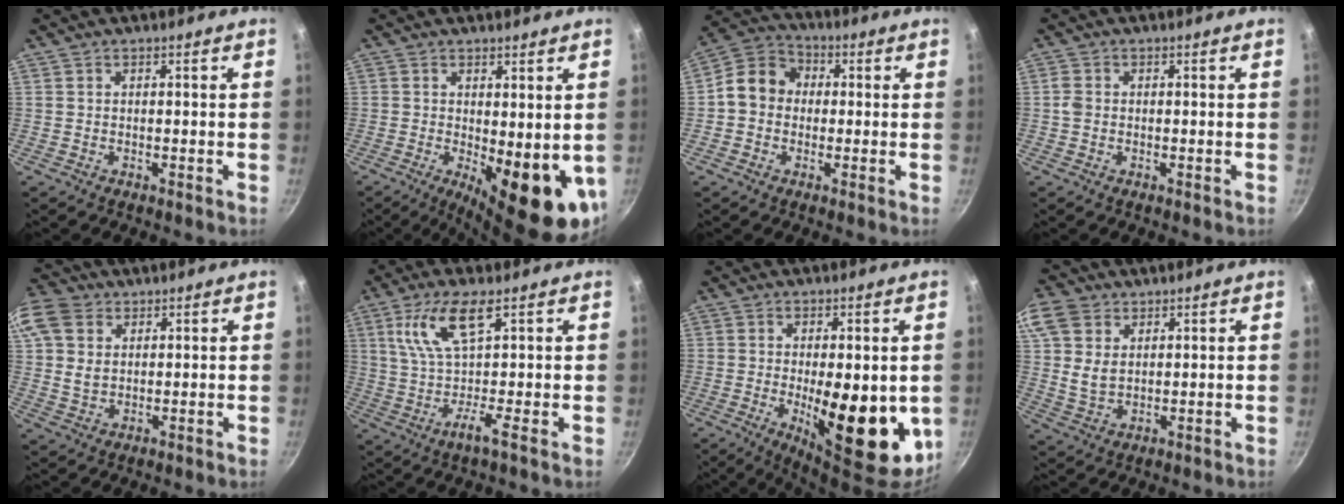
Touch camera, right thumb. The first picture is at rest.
{"total": 12.9, "force": [-1.5, 4.6, 12.0], "torque": [-0.133, -0.021, -0.008]}
{"total": 8.9, "force": [-0.1, 7.7, 4.5], "torque": [-0.047, 0.024, -0.029]}
{"total": 1.7, "force": [-0.2, 1.5, 1.0], "torque": [-0.020, 0.007, -0.007]}
{"total": 10.8, "force": [3.8, 8.1, 6.0], "torque": [-0.120, 0.000, 0.065]}
{"total": 8.9, "force": [2.5, 1.3, 8.4], "torque": [-0.169, 0.006, 0.042]}
{"total": 16.3, "force": [-2.3, 6.3, 14.9], "torque": [-0.191, -0.016, -0.019]}
{"total": 10.6, "force": [4.3, 7.7, 5.9], "torque": [-0.113, -0.007, 0.083]}